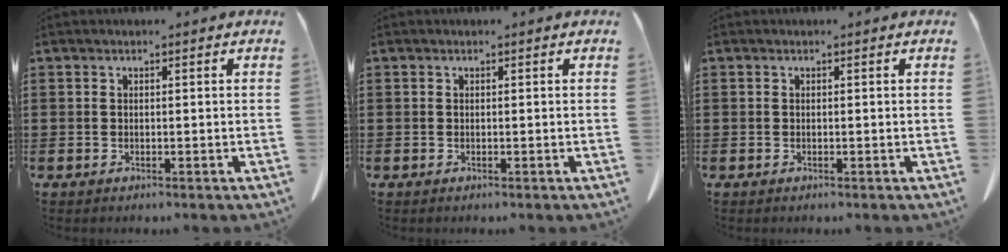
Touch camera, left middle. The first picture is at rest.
{"total": 0.0}
{"total": 0.0}